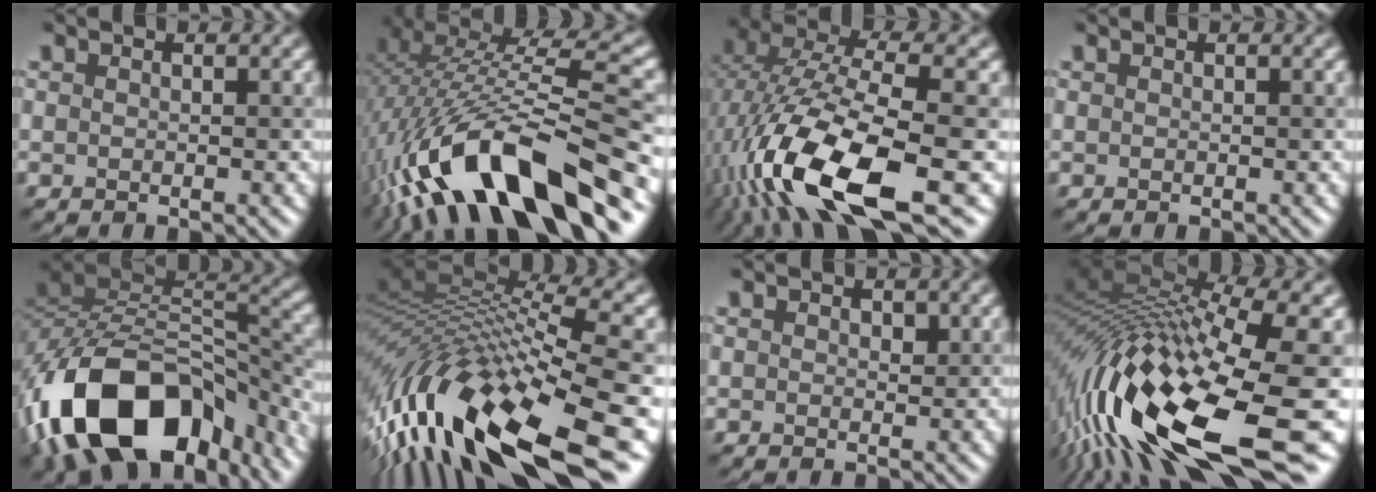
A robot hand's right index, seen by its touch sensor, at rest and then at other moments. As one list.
[{"total": 14.5, "force": [-5.9, 4.8, 12.3], "torque": [-0.239, 0.016, -0.094]}, {"total": 13.5, "force": [-5.1, 4.6, 11.6], "torque": [-0.243, -0.004, -0.093]}, {"total": 0.0}, {"total": 16.3, "force": [-8.9, 9.5, 9.8], "torque": [-0.203, 0.004, -0.147]}, {"total": 15.9, "force": [-6.2, 4.1, 14.1], "torque": [-0.271, 0.029, -0.114]}, {"total": 0.8, "force": [0.4, 0.5, 0.5], "torque": [-0.005, 0.001, 0.004]}, {"total": 17.4, "force": [-4.4, 5.1, 16.1], "torque": [-0.308, 0.008, -0.078]}]